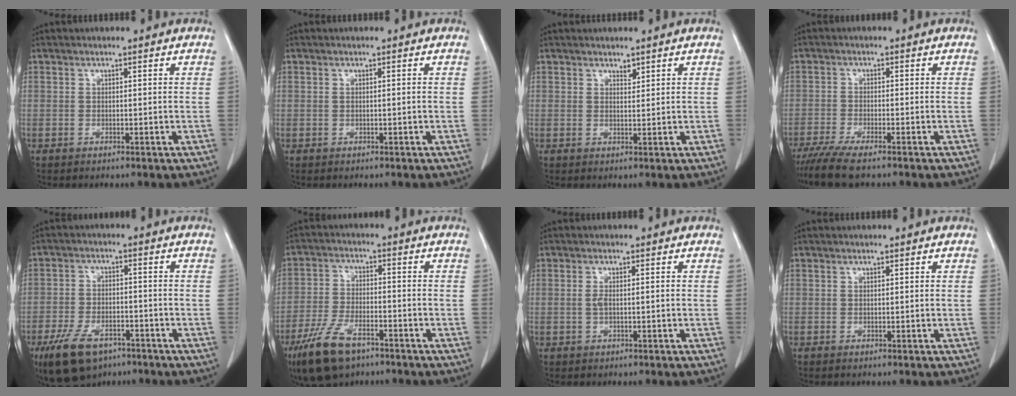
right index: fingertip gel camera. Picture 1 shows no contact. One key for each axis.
{"total": 0.7, "fx": 0.0, "fy": 0.3, "fz": 0.6, "tx": -0.023, "ty": 0.005, "tz": 0.002}
{"total": 1.6, "fx": 1.1, "fy": 0.9, "fz": 0.6, "tx": -0.010, "ty": 0.001, "tz": 0.022}
{"total": 6.8, "fx": -5.1, "fy": 1.5, "fz": 4.3, "tx": -0.082, "ty": -0.017, "tz": -0.085}
{"total": 11.5, "fx": -7.2, "fy": 5.8, "fz": 6.8, "tx": -0.137, "ty": -0.005, "tz": -0.118}
{"total": 11.4, "fx": -7.1, "fy": 4.7, "fz": 7.6, "tx": -0.161, "ty": -0.011, "tz": -0.126}
{"total": 2.3, "fx": -0.2, "fy": 0.9, "fz": 2.1, "tx": -0.053, "ty": 0.005, "tz": -0.002}
{"total": 0.0}